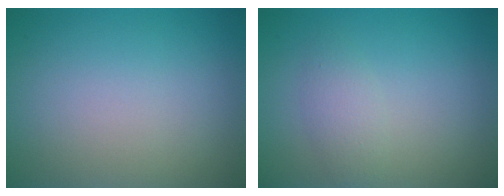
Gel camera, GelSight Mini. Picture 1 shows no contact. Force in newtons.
{"total": 1.8, "press": 1.8, "slide": 0.1}